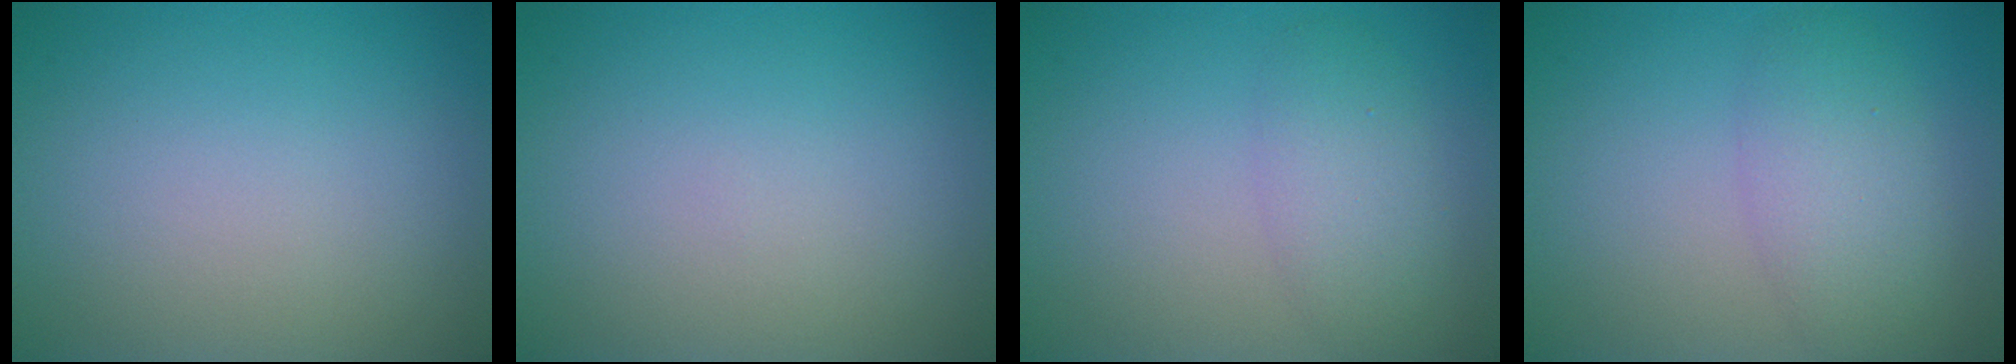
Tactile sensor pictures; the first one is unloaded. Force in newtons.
{"total": 0.0}
{"total": 2.8, "press": 2.8, "slide": 0.0}
{"total": 3.8, "press": 3.8, "slide": 0.0}